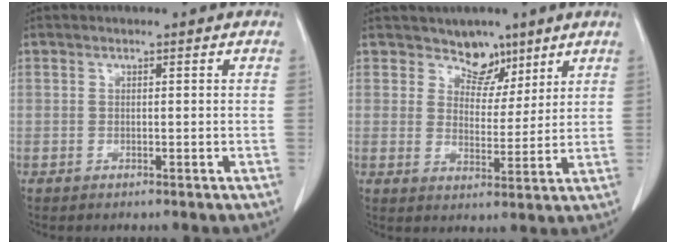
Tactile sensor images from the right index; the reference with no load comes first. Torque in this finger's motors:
{"motor_torque": [-0.05, 0.19, 0.01, -0.01]}